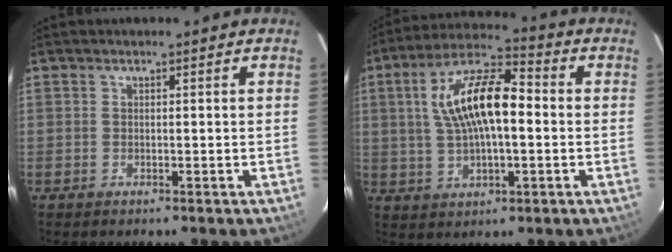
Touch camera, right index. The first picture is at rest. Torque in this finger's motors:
{"motor_torque": [1.58, 0.47, 0.70, 0.21]}